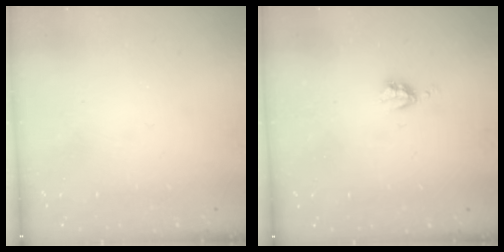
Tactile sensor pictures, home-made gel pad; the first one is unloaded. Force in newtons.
{"total": 3.3, "press": 3.3, "slide": 0.5}